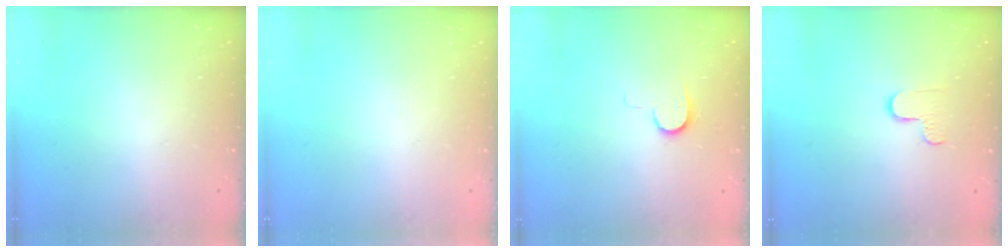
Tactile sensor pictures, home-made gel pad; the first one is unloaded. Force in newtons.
{"total": 0.0}
{"total": 7.1, "press": 7.1, "slide": 0.7}
{"total": 5.1, "press": 5.0, "slide": 0.5}